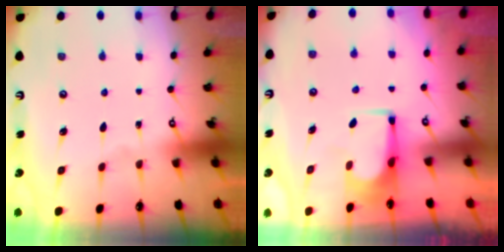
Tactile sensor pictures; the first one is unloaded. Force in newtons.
{"total": 1.7, "press": 1.6, "slide": 0.3}